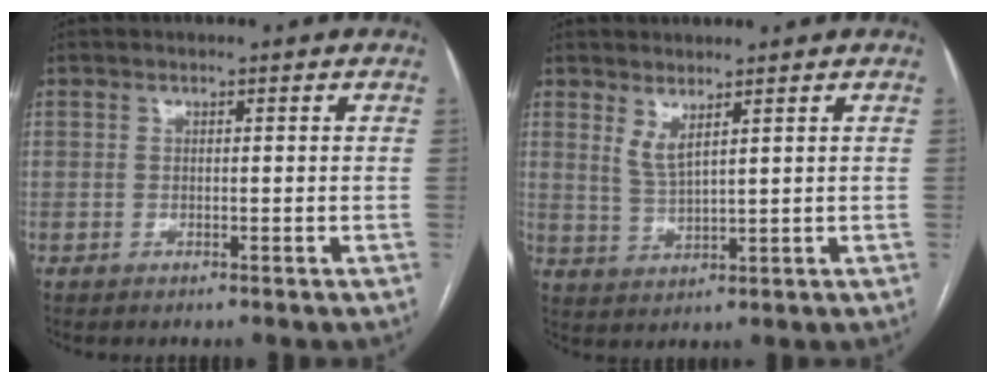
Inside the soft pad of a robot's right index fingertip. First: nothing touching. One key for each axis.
{"total": 3.1, "fx": 2.1, "fy": 0.3, "fz": 2.3, "tx": -0.051, "ty": -0.013, "tz": 0.048}